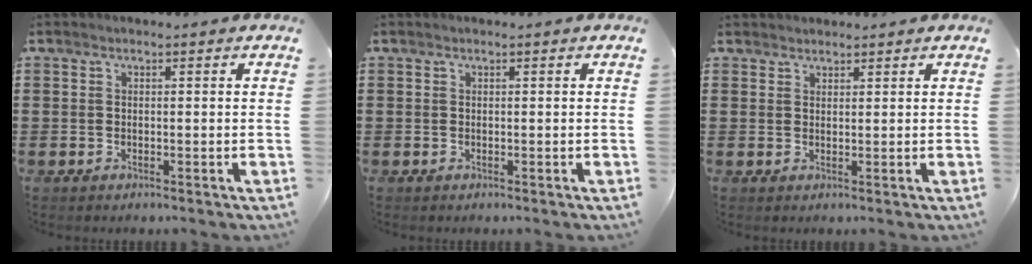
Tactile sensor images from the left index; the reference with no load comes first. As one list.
[{"total": 0.0}, {"total": 1.6, "force": [1.5, 0.5, -0.2], "torque": [-0.001, 0.002, 0.031]}]